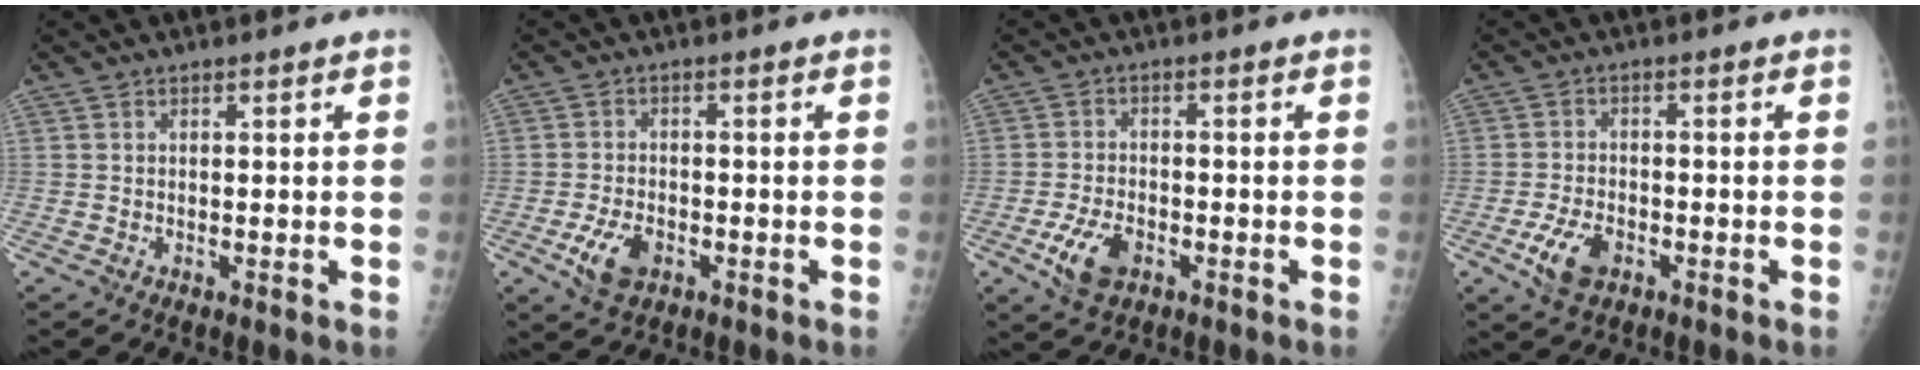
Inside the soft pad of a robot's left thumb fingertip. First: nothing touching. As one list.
[{"total": 5.7, "force": [-2.5, 3.4, 3.9], "torque": [-0.076, 0.006, -0.041]}, {"total": 6.5, "force": [-2.9, 3.8, 4.4], "torque": [-0.086, 0.009, -0.050]}, {"total": 5.9, "force": [-2.8, 3.4, 4.0], "torque": [-0.078, 0.008, -0.048]}]